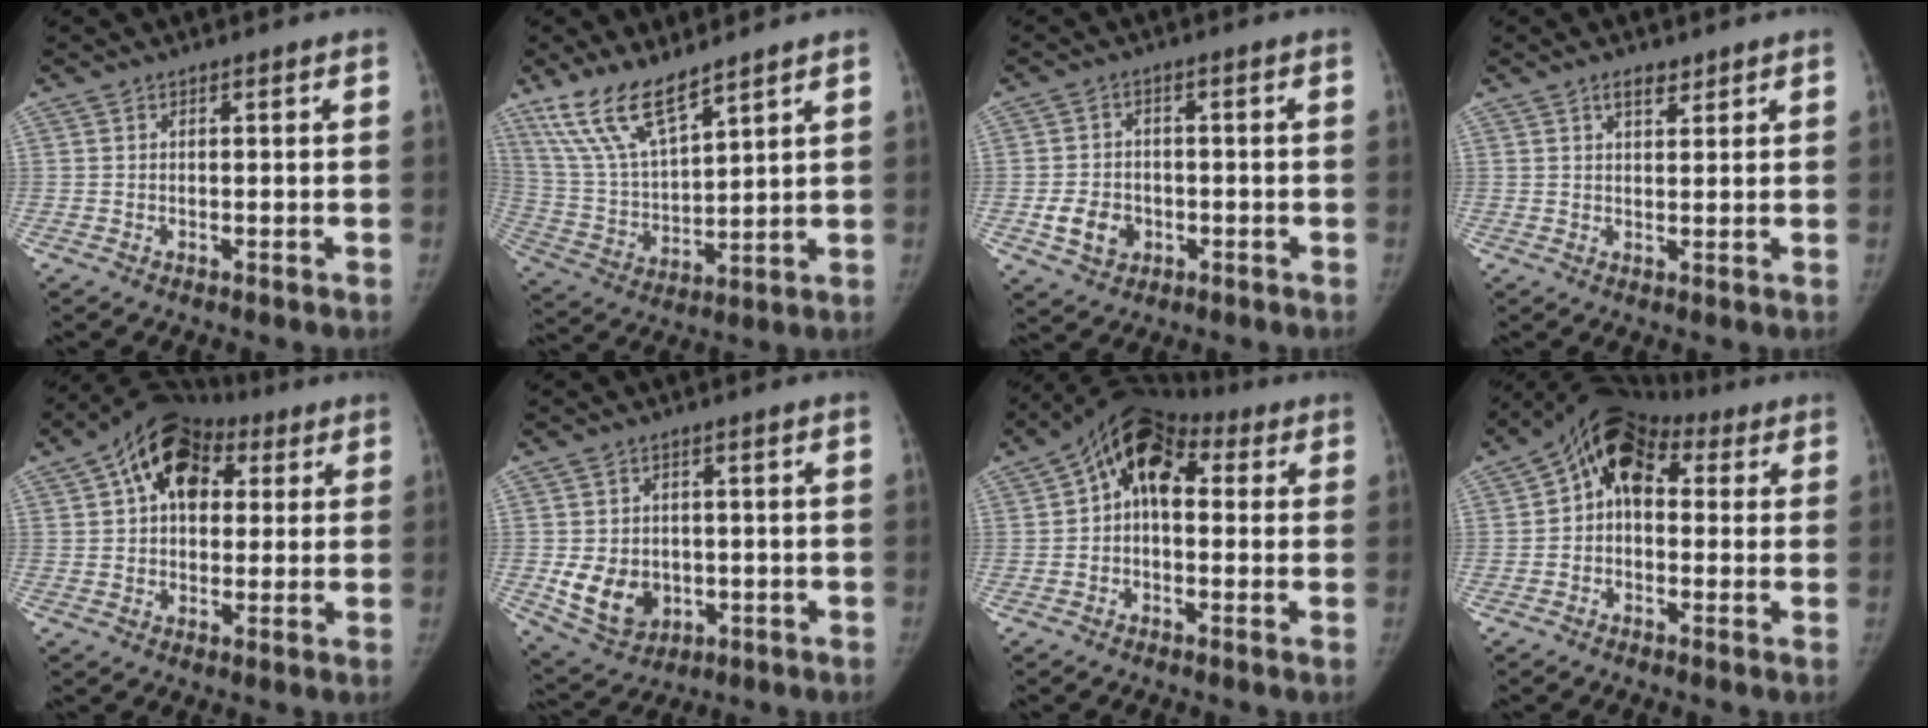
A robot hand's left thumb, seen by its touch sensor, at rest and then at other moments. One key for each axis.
{"total": 13.0, "fx": 9.8, "fy": 3.6, "fz": 7.8, "tx": -0.144, "ty": -0.046, "tz": 0.207}
{"total": 6.1, "fx": -1.8, "fy": 4.9, "fz": 3.0, "tx": -0.042, "ty": 0.010, "tz": -0.025}
{"total": 2.8, "fx": 2.0, "fy": 1.2, "fz": 1.4, "tx": -0.016, "ty": -0.013, "tz": 0.034}
{"total": 14.0, "fx": 4.7, "fy": 9.5, "fz": 9.3, "tx": -0.117, "ty": 0.019, "tz": 0.067}
{"total": 9.4, "fx": -1.4, "fy": 7.5, "fz": 5.5, "tx": -0.075, "ty": 0.000, "tz": -0.002}
{"total": 11.4, "fx": 2.3, "fy": 7.4, "fz": 8.3, "tx": -0.104, "ty": 0.037, "tz": 0.024}
{"total": 11.1, "fx": 2.3, "fy": 7.8, "fz": 7.6, "tx": -0.090, "ty": 0.036, "tz": 0.021}